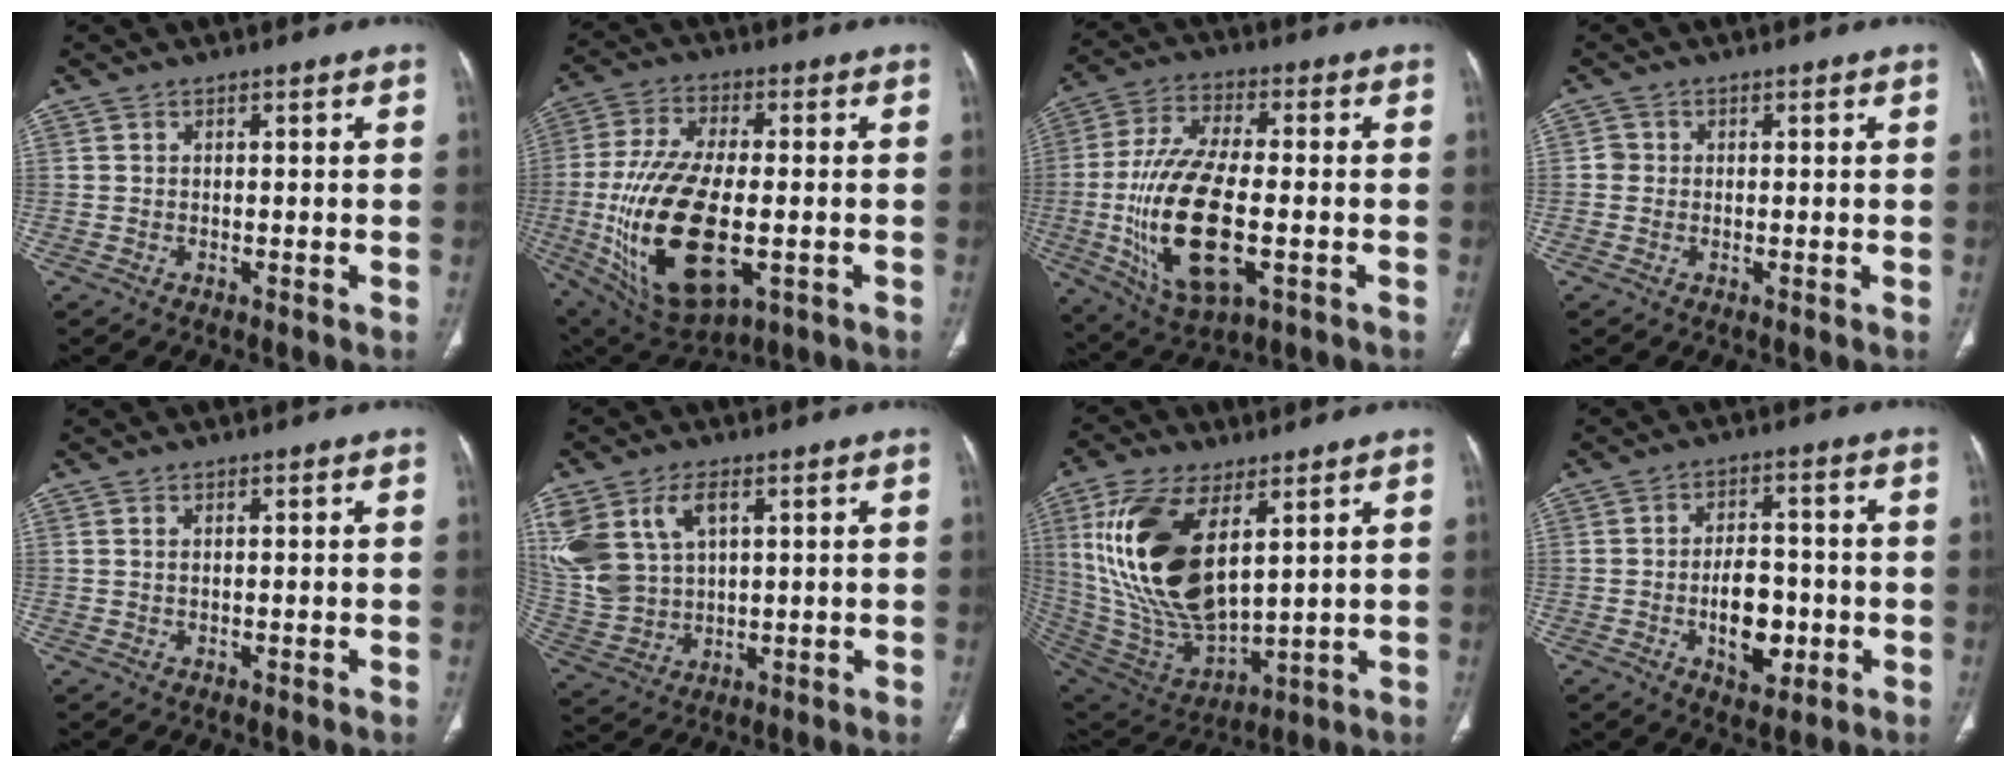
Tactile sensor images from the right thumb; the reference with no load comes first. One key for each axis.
{"total": 22.9, "fx": -4.1, "fy": 10.9, "fz": 19.7, "tx": -0.397, "ty": -0.010, "tz": -0.049}
{"total": 19.7, "fx": -3.6, "fy": 8.5, "fz": 17.4, "tx": -0.353, "ty": 0.003, "tz": -0.052}
{"total": 1.3, "fx": -0.1, "fy": 1.2, "fz": 0.3, "tx": 0.000, "ty": 0.004, "tz": -0.003}
{"total": 0.6, "fx": 0.2, "fy": 0.3, "fz": 0.5, "tx": -0.014, "ty": 0.004, "tz": 0.006}
{"total": 15.4, "fx": 5.8, "fy": 10.0, "fz": 10.2, "tx": -0.240, "ty": -0.007, "tz": 0.128}
{"total": 22.6, "fx": 6.9, "fy": 11.0, "fz": 18.5, "tx": -0.361, "ty": -0.033, "tz": 0.142}
{"total": 9.4, "fx": -2.3, "fy": 5.6, "fz": 7.2, "tx": -0.087, "ty": 0.015, "tz": -0.029}